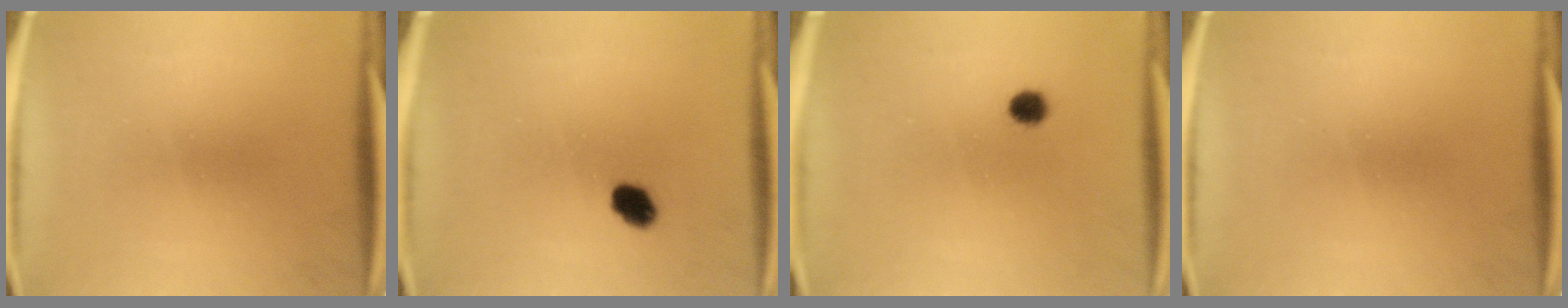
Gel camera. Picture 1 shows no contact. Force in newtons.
{"total": 4.0}
{"total": 2.6}
{"total": 0.0}